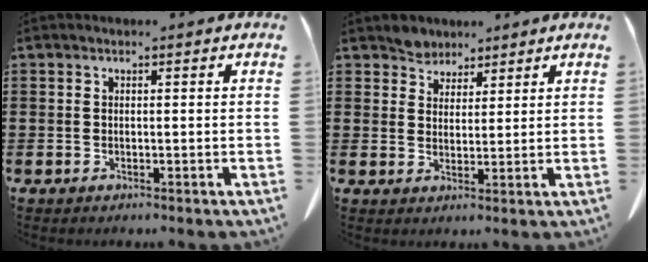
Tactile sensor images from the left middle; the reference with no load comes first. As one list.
[{"total": 3.3, "force": [2.8, 1.7, 0.1], "torque": [-0.013, 0.005, 0.055]}]